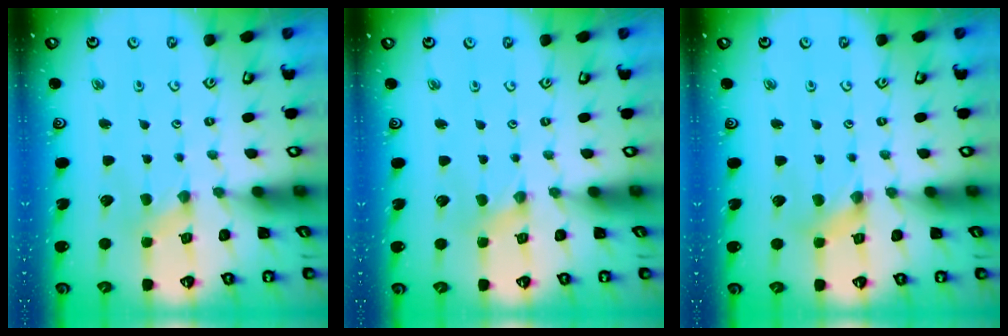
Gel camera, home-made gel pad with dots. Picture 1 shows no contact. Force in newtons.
{"total": 0.0}
{"total": 1.5, "press": 1.4, "slide": 0.3}